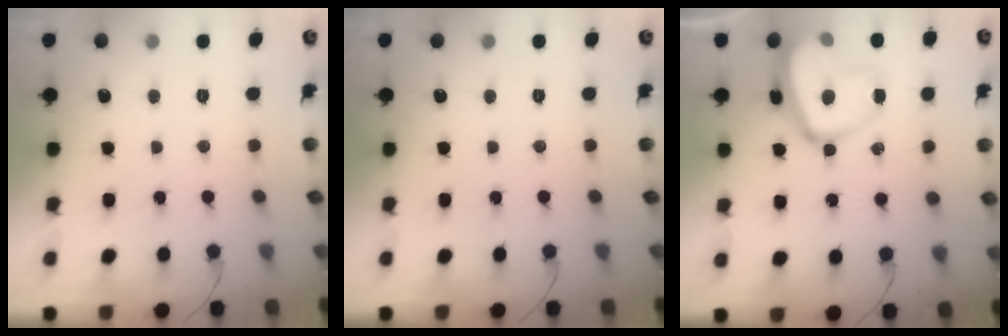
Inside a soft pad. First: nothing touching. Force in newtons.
{"total": 0.0}
{"total": 14.8, "press": 14.7, "slide": 1.3}